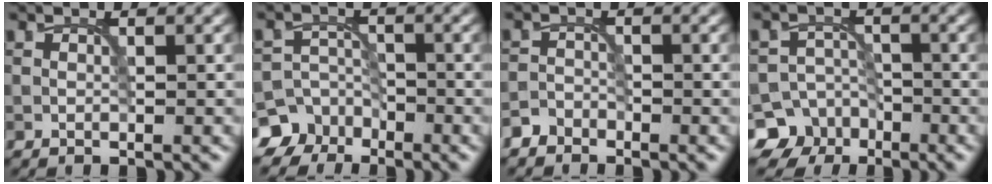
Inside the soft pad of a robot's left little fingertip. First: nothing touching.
{"total": 6.7, "force": [-4.7, 4.7, 0.7], "torque": [0.006, -0.010, -0.094]}
{"total": 1.6, "force": [-1.5, 0.7, 0.0], "torque": [0.001, 0.005, -0.033]}
{"total": 7.3, "force": [-4.7, 5.5, 0.8], "torque": [0.007, -0.013, -0.088]}